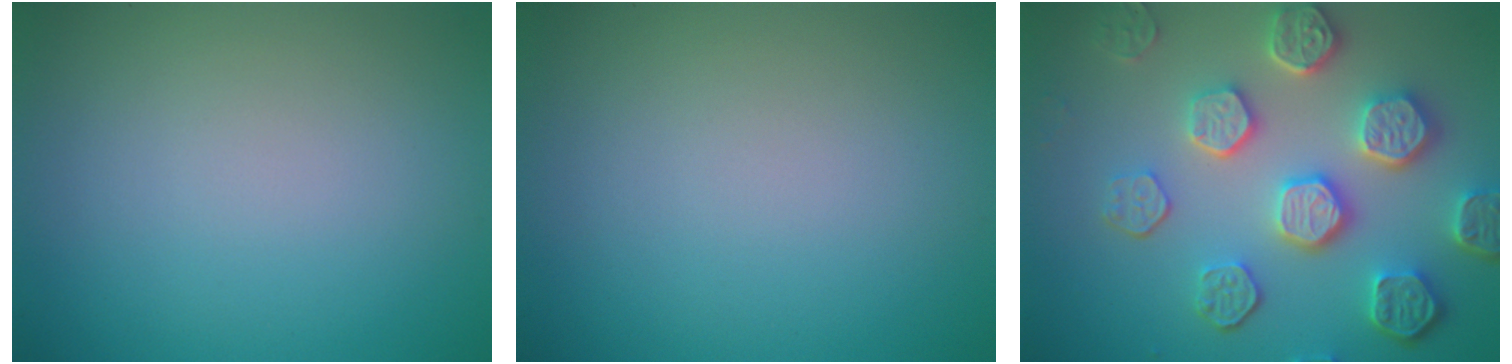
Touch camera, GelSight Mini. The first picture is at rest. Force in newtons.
{"total": 0.0}
{"total": 6.9, "press": 5.6, "slide": 4.1}